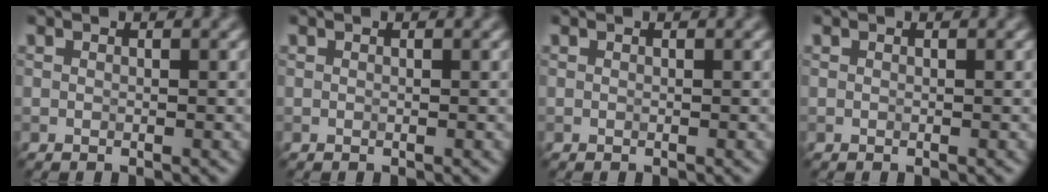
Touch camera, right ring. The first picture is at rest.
{"total": 0.0}
{"total": 0.0}
{"total": 0.0}